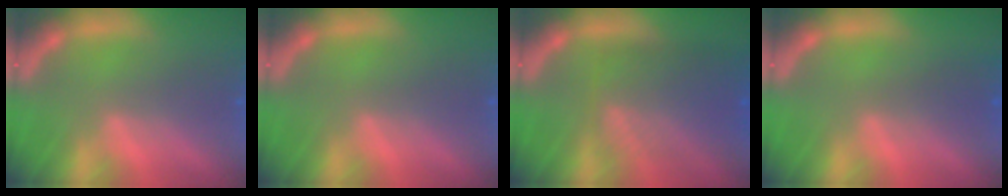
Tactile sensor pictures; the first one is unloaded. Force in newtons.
{"total": 0.0}
{"total": 8.0}
{"total": 1.4}